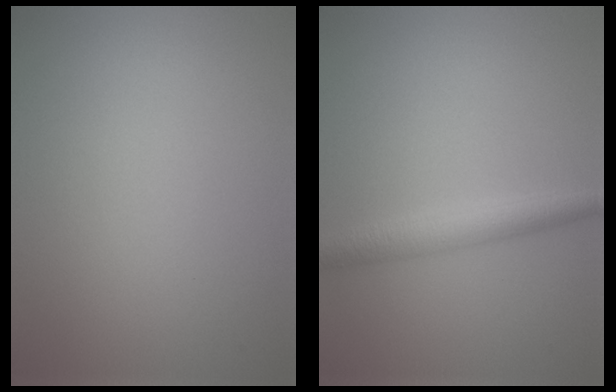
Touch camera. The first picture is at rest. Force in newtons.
{"total": 3.0, "press": 3.0, "slide": 0.1}